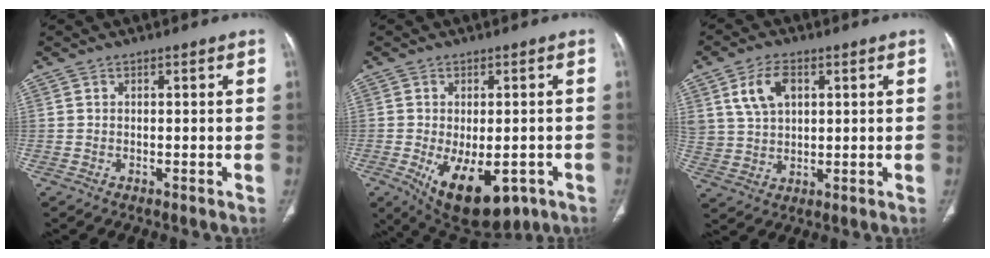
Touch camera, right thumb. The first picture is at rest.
{"total": 14.3, "force": [-5.8, 7.4, 10.7], "torque": [-0.162, -0.005, -0.067]}
{"total": 8.1, "force": [3.2, 5.2, 5.3], "torque": [-0.093, -0.006, 0.066]}